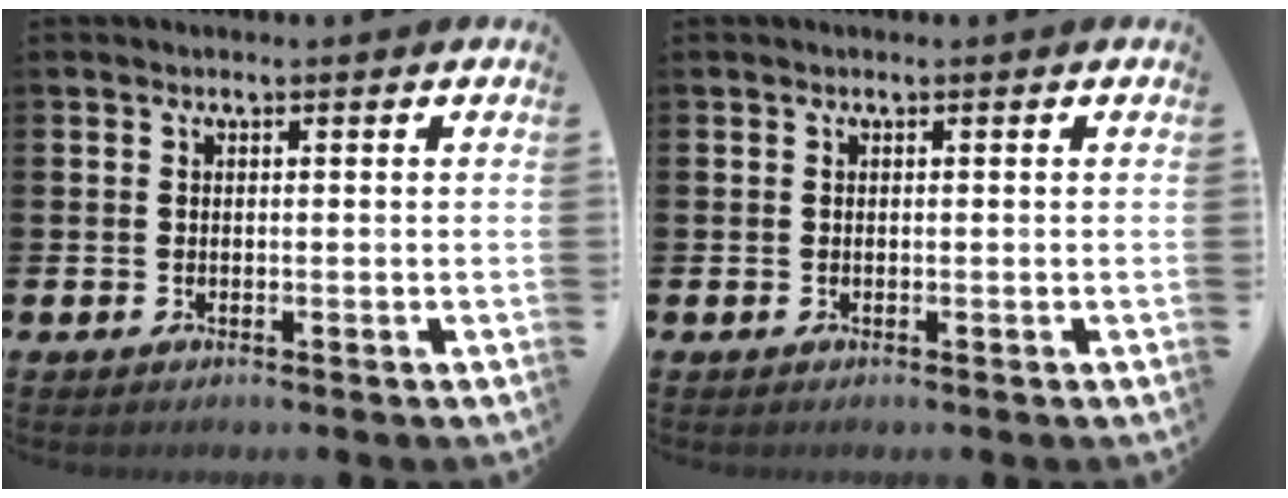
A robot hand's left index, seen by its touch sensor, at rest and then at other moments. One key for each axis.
{"total": 0.0}